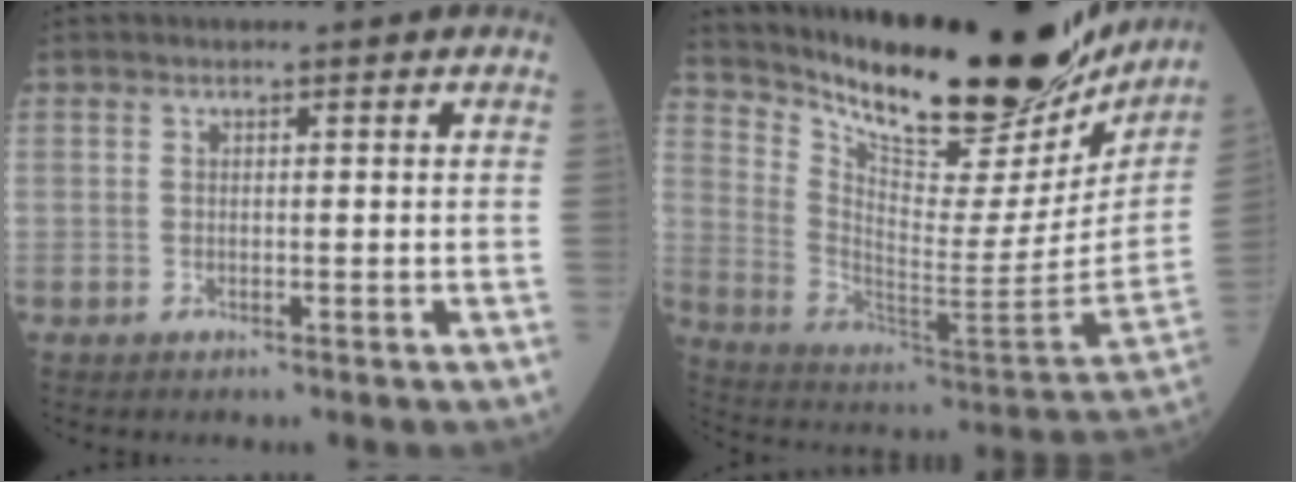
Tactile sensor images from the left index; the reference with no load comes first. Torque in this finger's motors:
{"motor_torque": [0.31, -0.76, 1.05, 0.21]}